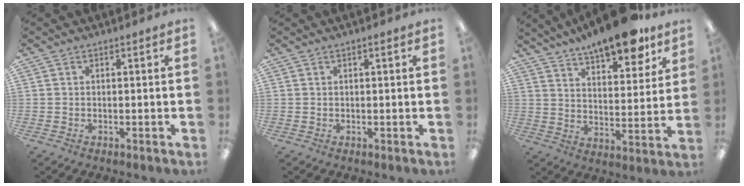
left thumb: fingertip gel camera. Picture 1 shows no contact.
{"total": 0.7, "force": [0.3, 0.1, 0.7], "torque": [-0.013, 0.001, 0.006]}
{"total": 13.1, "force": [10.9, 3.9, 6.1], "torque": [-0.086, -0.068, 0.188]}